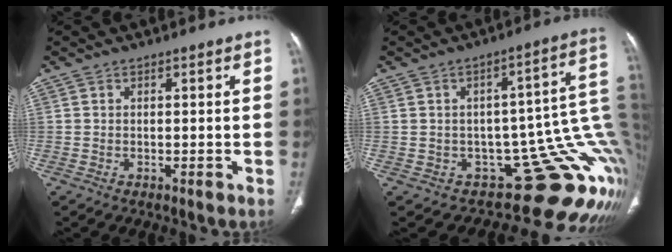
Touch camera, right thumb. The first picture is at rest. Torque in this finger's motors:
{"motor_torque": [1.72, -1.44, 0.31, -0.95, -0.04]}